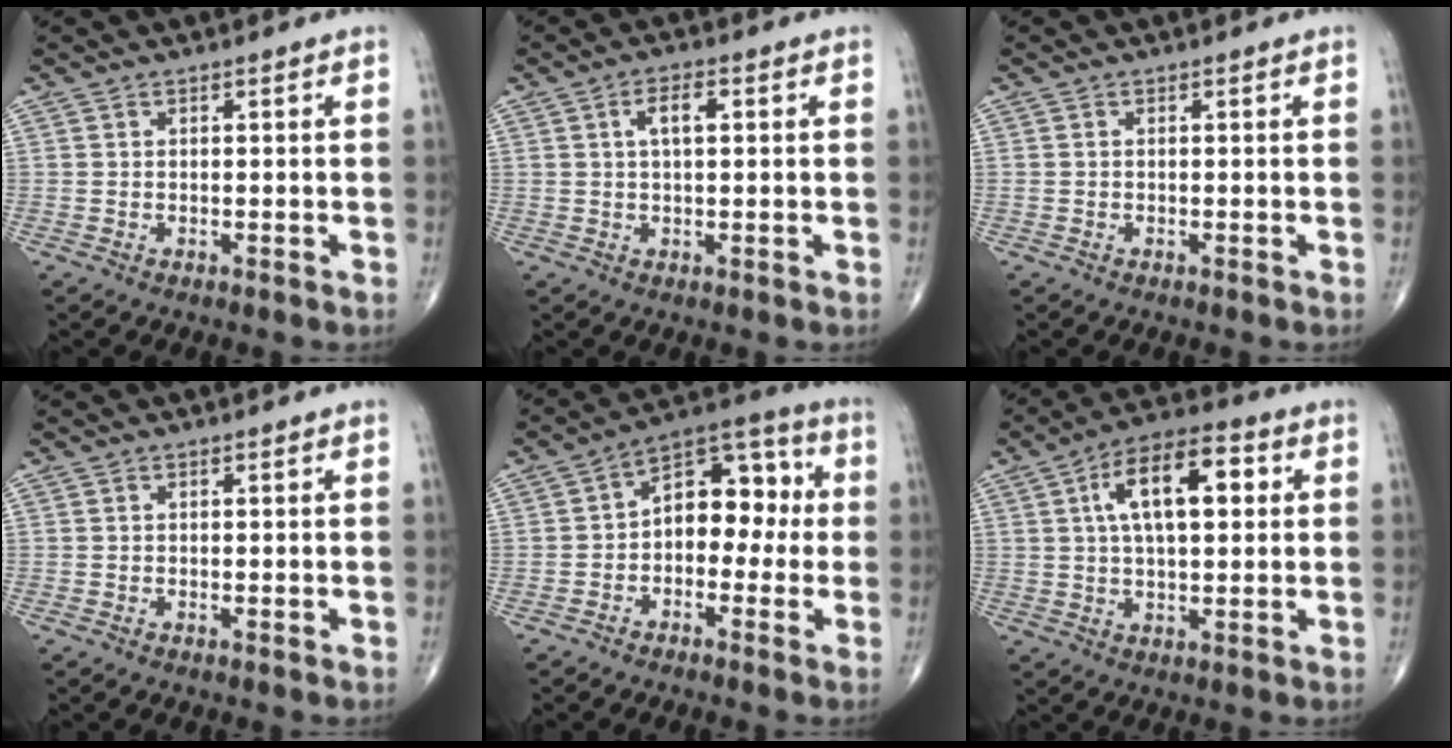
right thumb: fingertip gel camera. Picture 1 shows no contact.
{"total": 4.2, "force": [1.0, 1.8, 3.6], "torque": [-0.063, 0.007, 0.017]}
{"total": 0.0}
{"total": 0.0}
{"total": 11.7, "force": [-0.3, 7.7, 8.9], "torque": [-0.091, 0.044, -0.023]}
{"total": 14.0, "force": [3.4, 6.5, 11.9], "torque": [-0.185, 0.016, 0.050]}